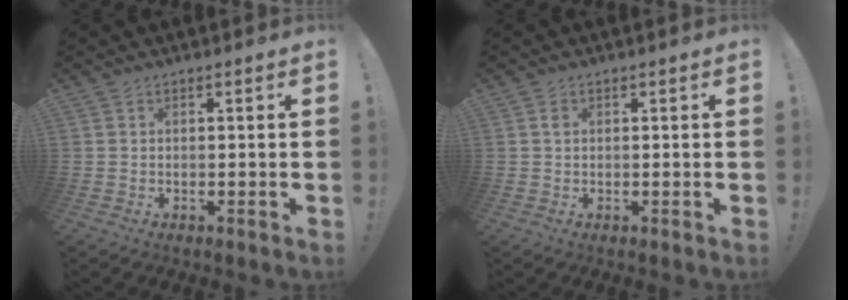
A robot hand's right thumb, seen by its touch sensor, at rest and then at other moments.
{"total": 0.8, "force": [0.1, 0.6, 0.5], "torque": [-0.007, 0.001, 0.002]}